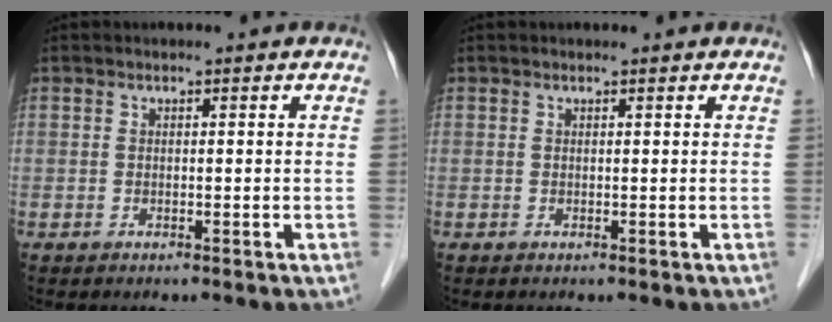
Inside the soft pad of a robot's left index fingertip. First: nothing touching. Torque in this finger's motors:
{"motor_torque": [0.00, 0.07, -0.08, -0.01]}